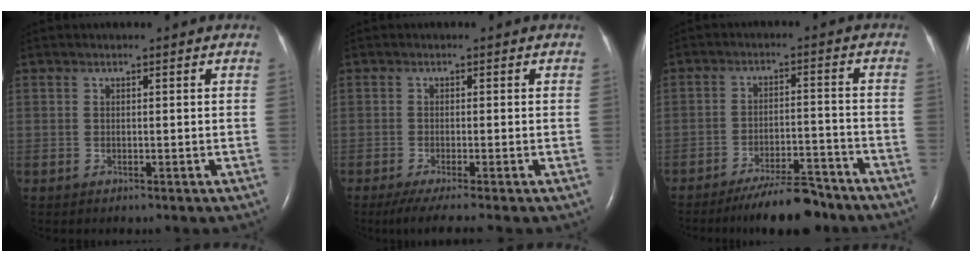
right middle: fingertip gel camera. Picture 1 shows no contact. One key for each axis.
{"total": 4.9, "fx": -3.9, "fy": -0.7, "fz": 2.9, "tx": -0.041, "ty": -0.015, "tz": -0.066}
{"total": 8.9, "fx": -7.7, "fy": 1.5, "fz": 4.1, "tx": -0.059, "ty": -0.006, "tz": -0.128}